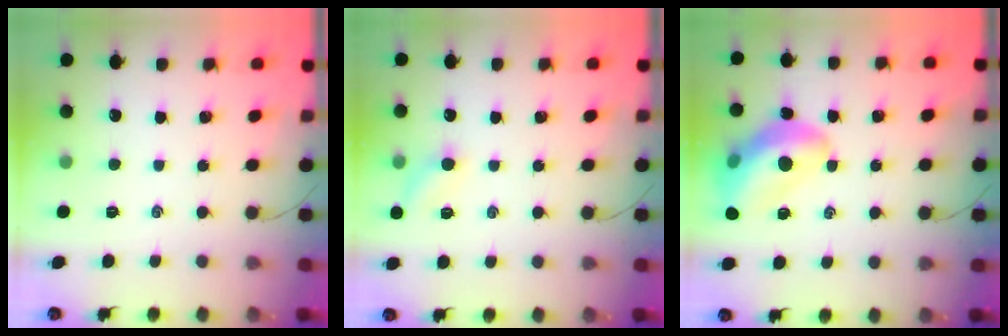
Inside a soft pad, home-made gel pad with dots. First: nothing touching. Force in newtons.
{"total": 6.8, "press": 6.5, "slide": 2.0}
{"total": 15.1, "press": 14.8, "slide": 2.9}